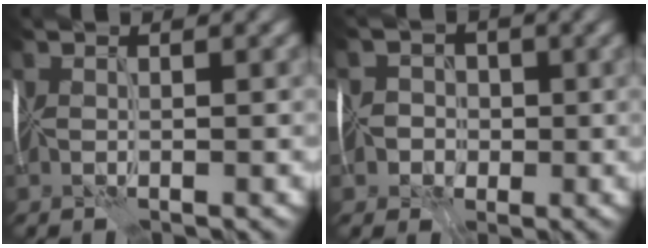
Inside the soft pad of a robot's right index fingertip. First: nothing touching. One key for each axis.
{"total": 3.2, "fx": -1.7, "fy": 2.8, "fz": 0.2, "tx": 0.034, "ty": 0.009, "tz": -0.047}